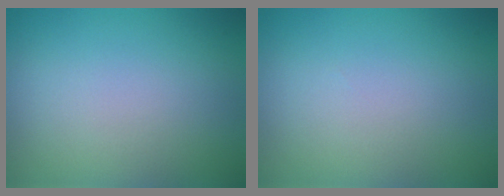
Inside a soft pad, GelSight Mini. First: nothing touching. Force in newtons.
{"total": 0.0}